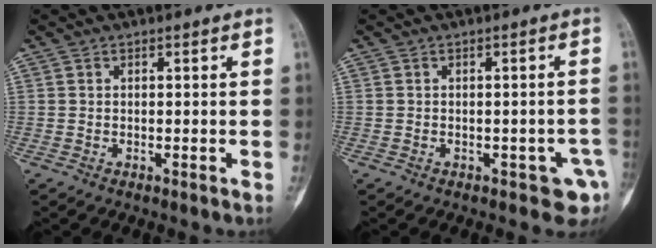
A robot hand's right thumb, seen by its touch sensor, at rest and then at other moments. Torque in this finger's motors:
{"motor_torque": [0.60, 0.26, 0.31, -0.27, 0.08]}